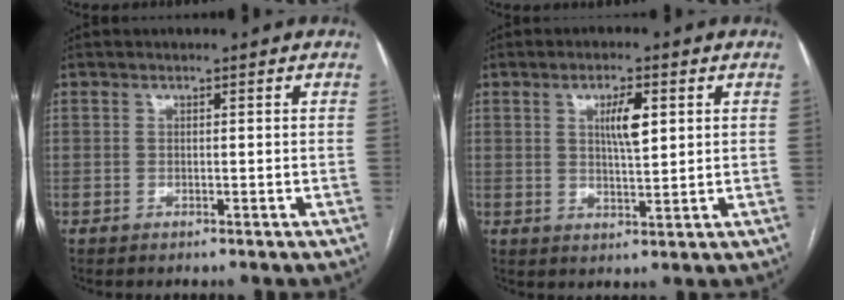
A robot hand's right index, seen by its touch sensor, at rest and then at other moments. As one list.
[{"total": 5.0, "force": [1.6, 1.1, 4.5], "torque": [-0.081, 0.001, 0.030]}]